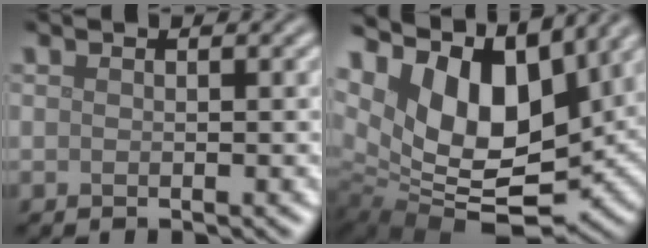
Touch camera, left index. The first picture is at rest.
{"total": 13.8, "force": [5.6, 7.8, 9.9], "torque": [-0.188, 0.022, 0.101]}